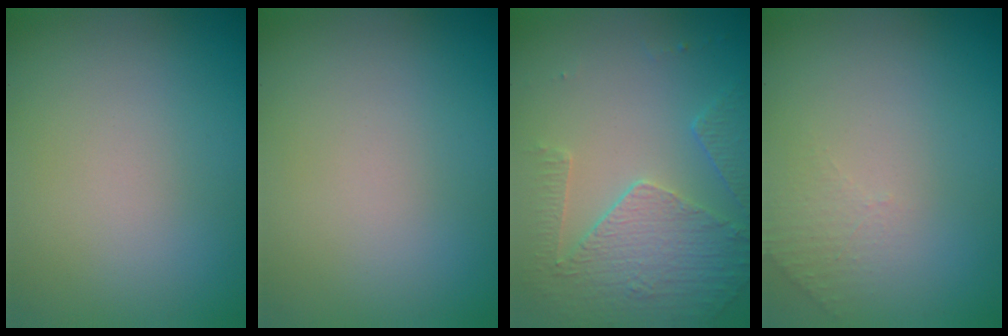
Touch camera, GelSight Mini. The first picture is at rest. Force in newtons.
{"total": 0.0}
{"total": 4.1, "press": 3.4, "slide": 2.2}
{"total": 1.3, "press": 1.2, "slide": 0.3}